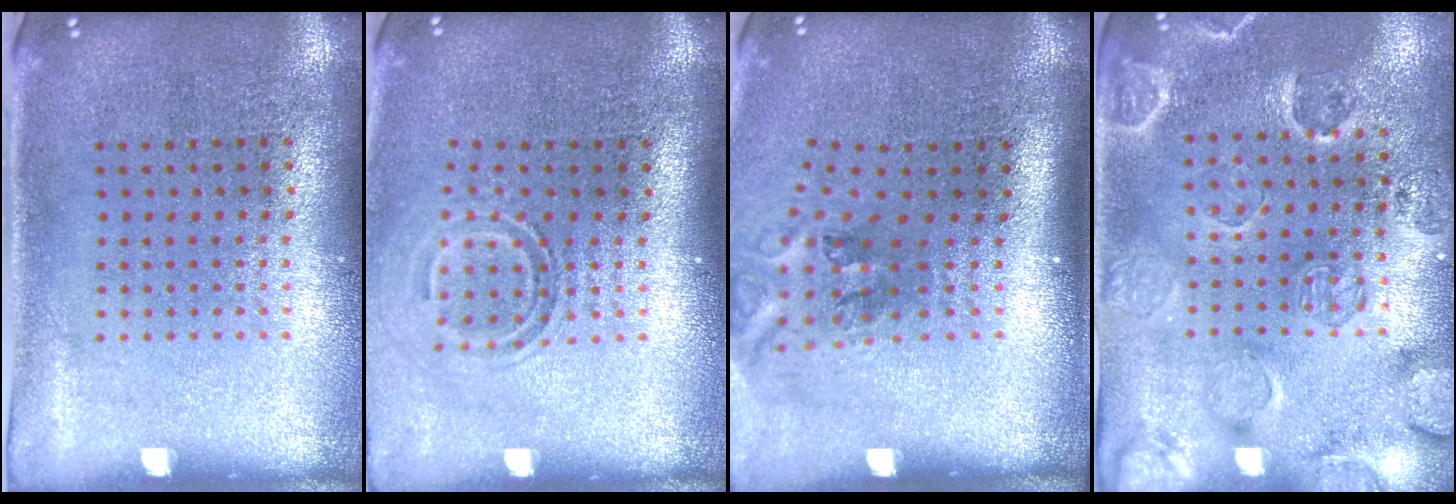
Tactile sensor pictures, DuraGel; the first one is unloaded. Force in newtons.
{"total": 1.7, "press": 1.2, "slide": 1.2}
{"total": 1.8, "press": 1.1, "slide": 1.4}
{"total": 2.5, "press": 2.1, "slide": 1.3}